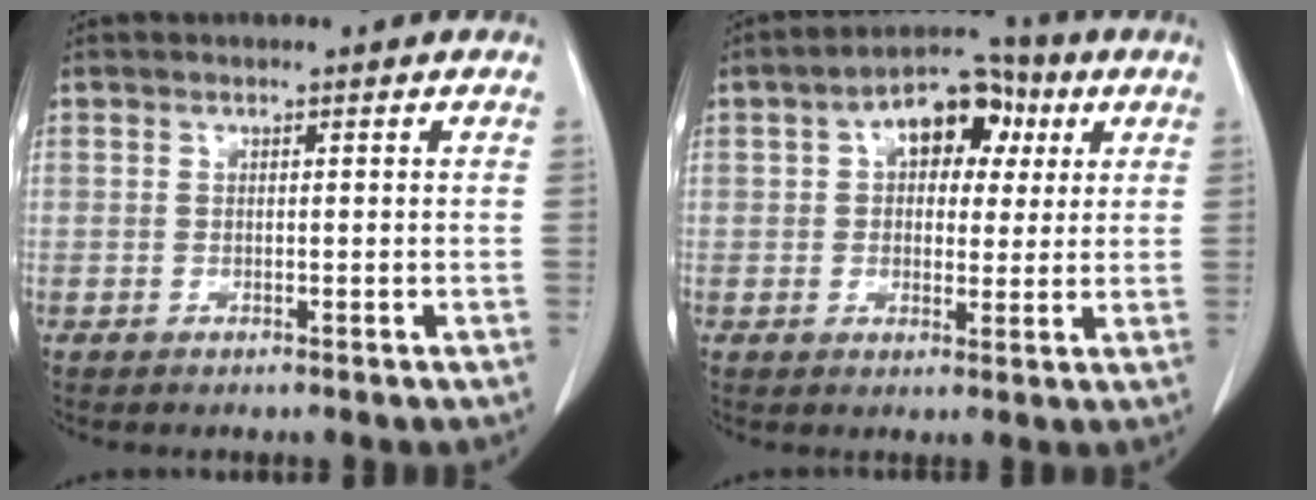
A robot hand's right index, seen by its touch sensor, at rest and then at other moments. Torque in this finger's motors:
{"motor_torque": [0.90, 0.37, 0.24, 0.10]}